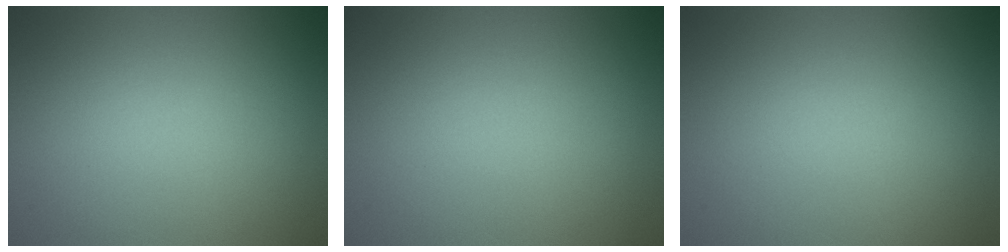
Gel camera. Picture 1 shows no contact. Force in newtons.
{"total": 0.0}
{"total": 0.0}